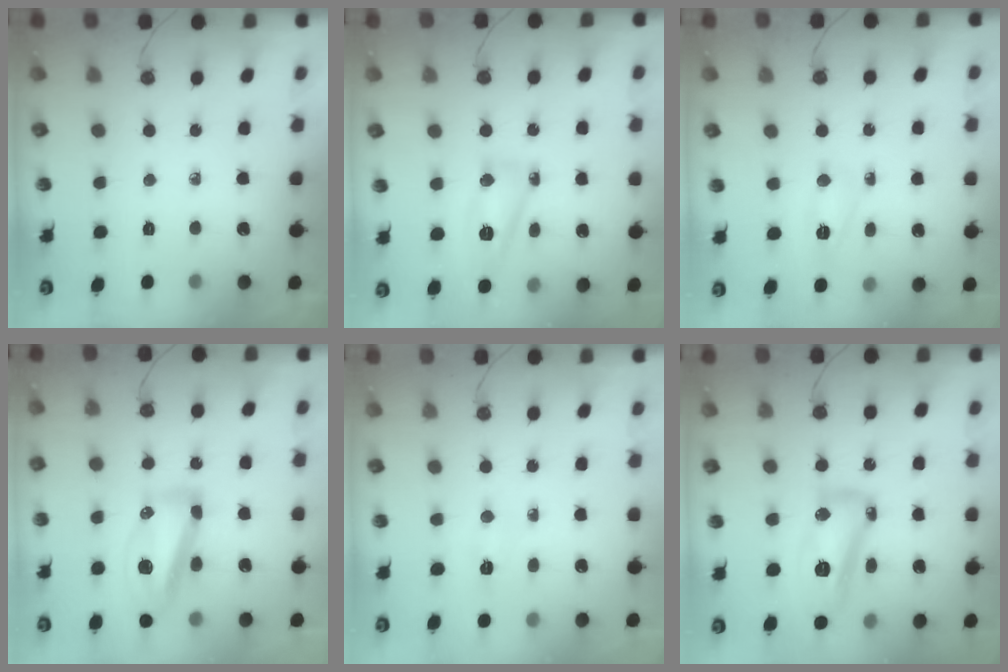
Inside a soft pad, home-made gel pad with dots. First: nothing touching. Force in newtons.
{"total": 9.0, "press": 9.0, "slide": 0.5}
{"total": 4.9, "press": 4.9, "slide": 0.5}
{"total": 14.3, "press": 14.1, "slide": 2.2}
{"total": 3.7, "press": 3.1, "slide": 2.0}
{"total": 13.9, "press": 13.8, "slide": 1.4}